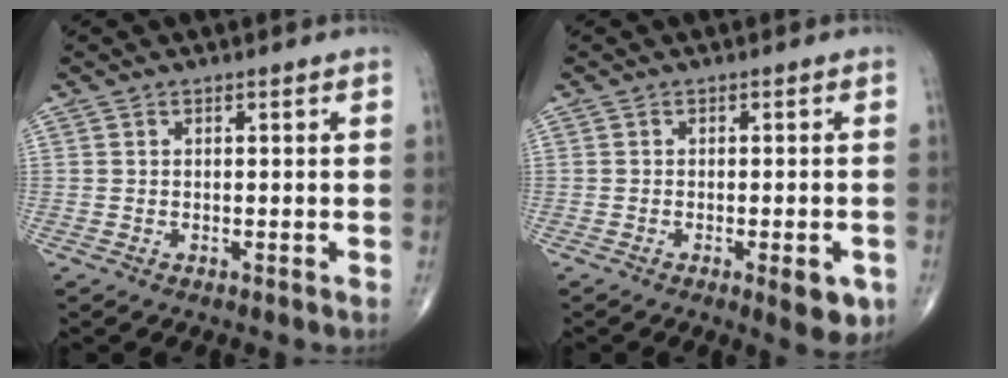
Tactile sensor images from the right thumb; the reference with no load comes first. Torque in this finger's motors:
{"motor_torque": [0.72, 0.91, -0.03, -0.12, 0.19]}